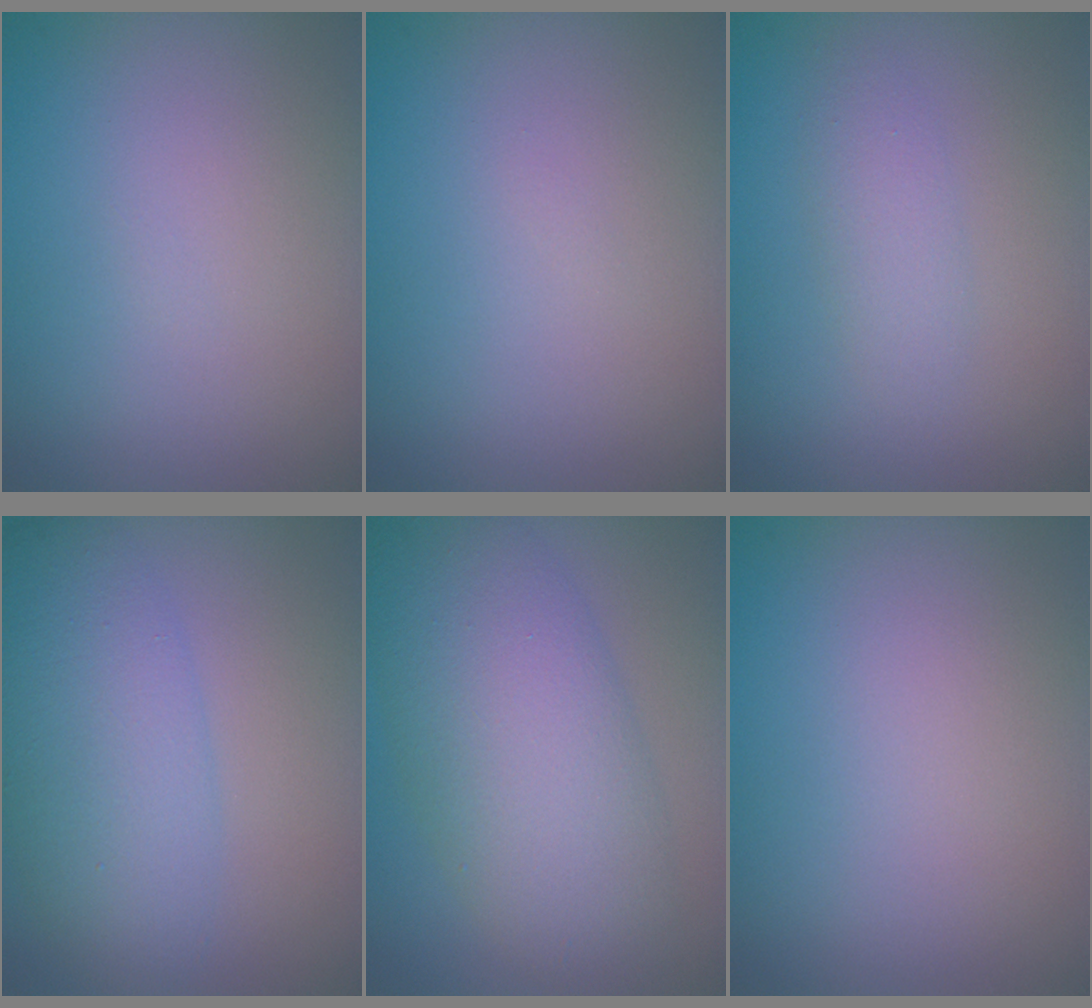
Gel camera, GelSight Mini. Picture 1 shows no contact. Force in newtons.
{"total": 0.0}
{"total": 1.7, "press": 1.7, "slide": 0.0}
{"total": 5.5, "press": 5.5, "slide": 0.1}
{"total": 8.4, "press": 8.4, "slide": 0.4}
{"total": 0.0}